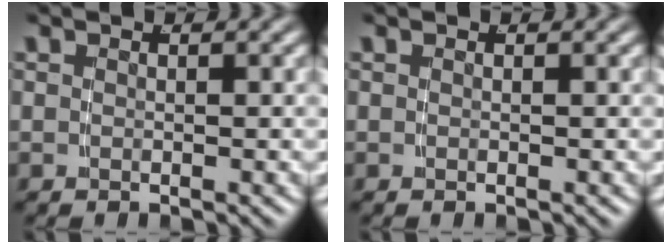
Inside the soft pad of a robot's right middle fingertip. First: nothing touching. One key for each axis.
{"total": 0.0}